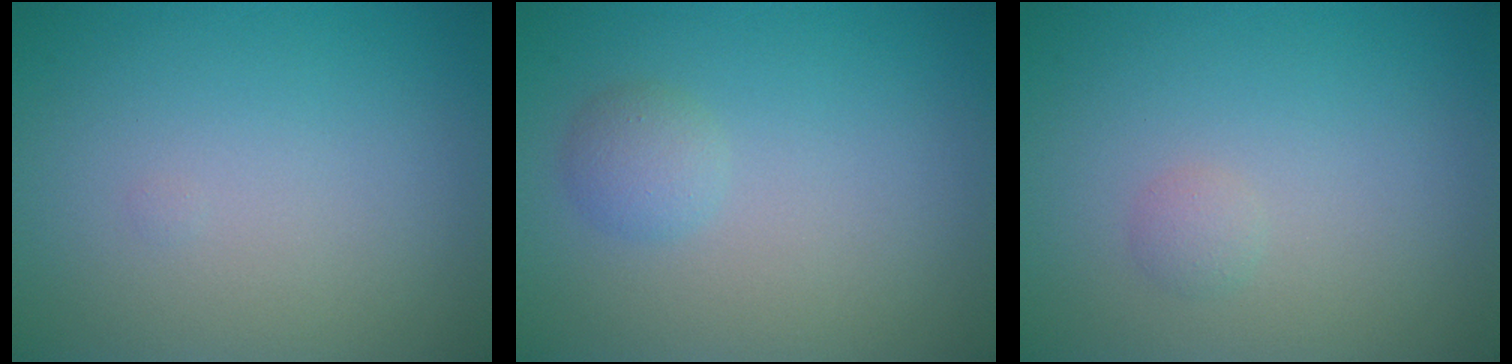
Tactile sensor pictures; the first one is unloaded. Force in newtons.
{"total": 1.4, "press": 1.4, "slide": 0.0}
{"total": 0.7, "press": 0.7, "slide": 0.0}